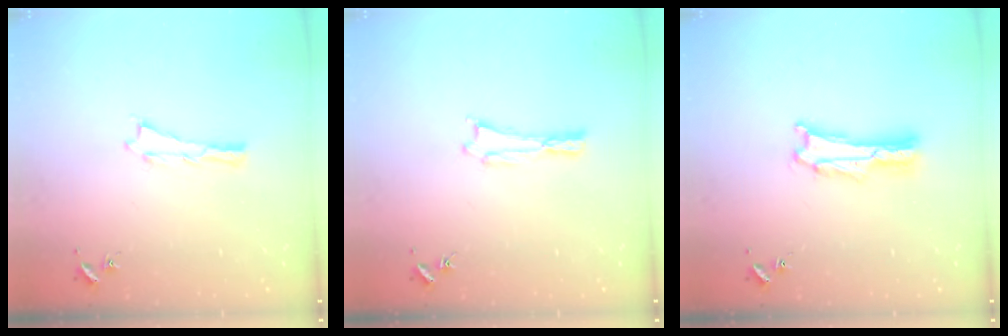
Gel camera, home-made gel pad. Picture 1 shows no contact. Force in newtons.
{"total": 0.0}
{"total": 1.7, "press": 1.7, "slide": 0.3}